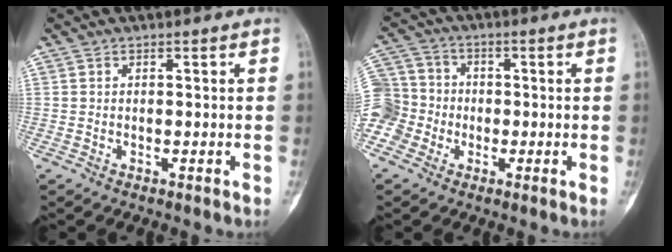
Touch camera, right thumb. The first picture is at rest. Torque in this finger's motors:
{"motor_torque": [1.63, 1.15, 0.60, -0.49, 0.12]}